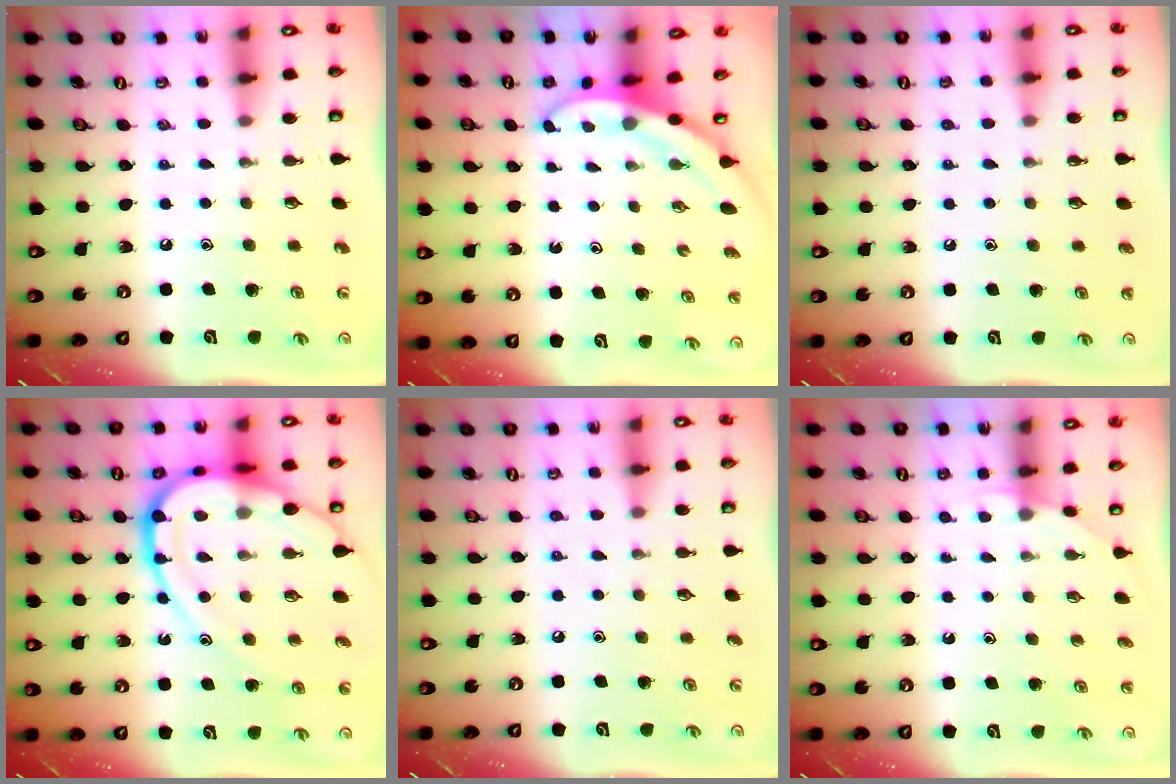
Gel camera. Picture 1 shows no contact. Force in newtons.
{"total": 3.2, "press": 3.2, "slide": 0.1}
{"total": 1.1, "press": 1.1, "slide": 0.3}
{"total": 20.5, "press": 20.4, "slide": 2.2}
{"total": 4.0, "press": 3.9, "slide": 0.6}
{"total": 2.7, "press": 2.7, "slide": 0.1}